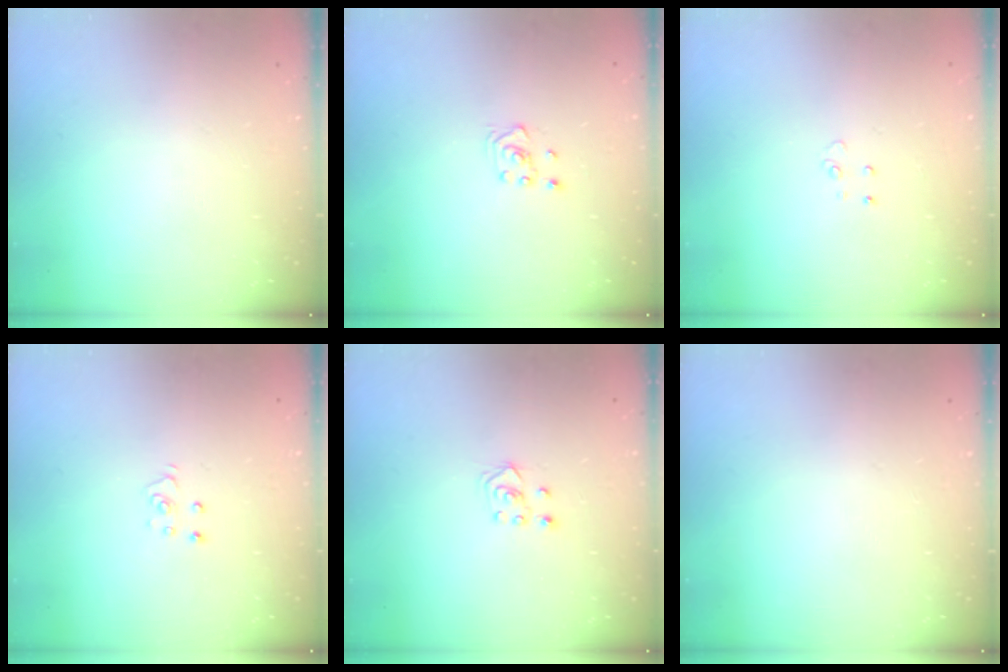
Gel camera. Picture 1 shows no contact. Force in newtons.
{"total": 2.8, "press": 2.6, "slide": 1.1}
{"total": 2.9, "press": 2.9, "slide": 0.2}
{"total": 3.6, "press": 3.6, "slide": 0.2}
{"total": 3.6, "press": 3.6, "slide": 0.4}
{"total": 0.0}